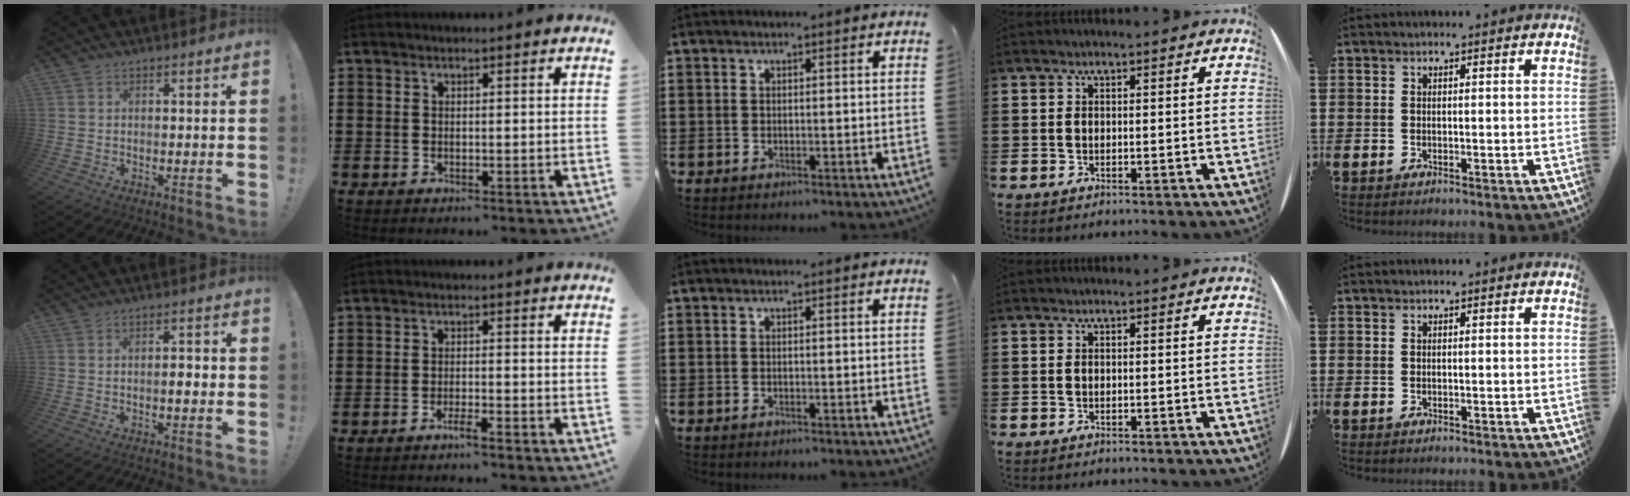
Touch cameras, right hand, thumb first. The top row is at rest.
{"thumb": {"total": 2.5, "force": [-0.7, 0.7, 2.3], "torque": [-0.027, -0.002, -0.017]}, "index": {"total": 1.9, "force": [-1.5, 0.0, 1.1], "torque": [-0.020, 0.000, -0.027]}}